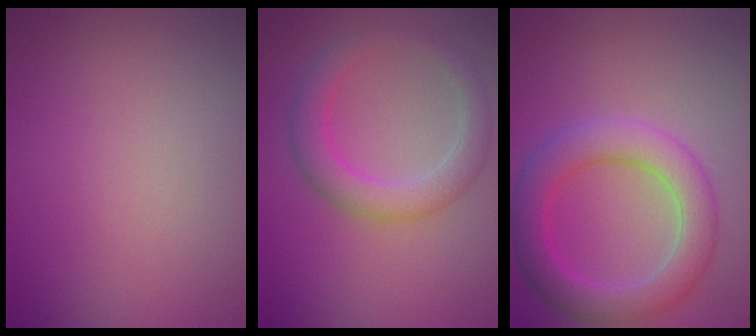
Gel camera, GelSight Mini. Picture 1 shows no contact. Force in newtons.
{"total": 3.6, "press": 3.6, "slide": 0.2}
{"total": 5.2, "press": 5.2, "slide": 0.3}